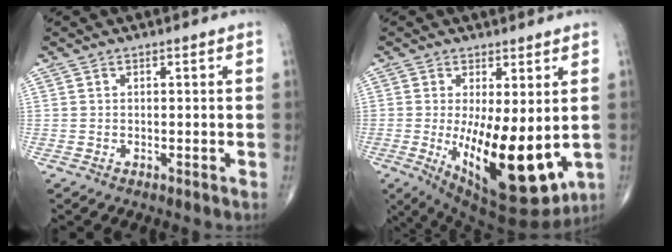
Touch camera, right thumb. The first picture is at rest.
{"total": 17.3, "force": [-2.0, 6.5, 15.9], "torque": [-0.250, -0.040, -0.006]}